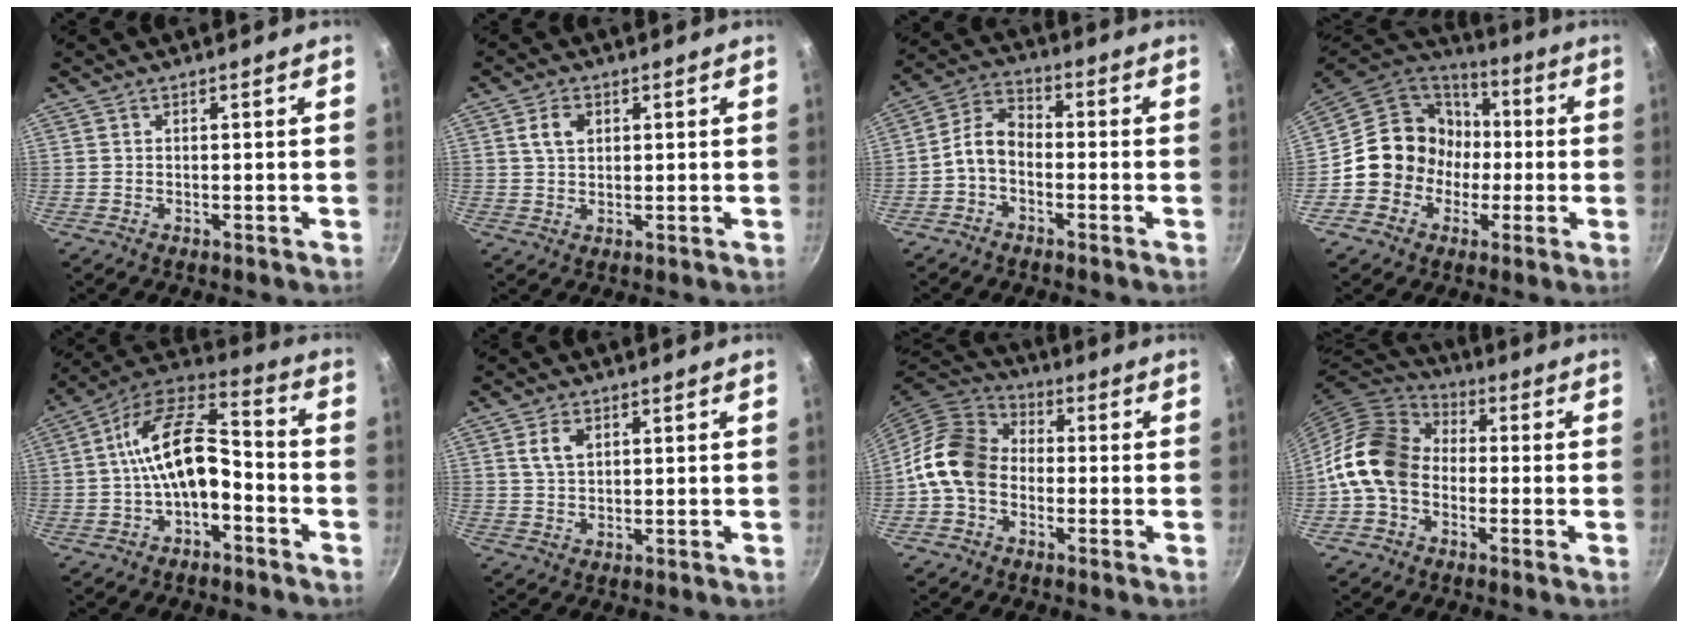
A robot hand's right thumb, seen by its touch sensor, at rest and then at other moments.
{"total": 4.1, "force": [1.4, 2.9, 2.6], "torque": [-0.037, 0.001, 0.023]}
{"total": 6.5, "force": [-2.1, 4.2, 4.5], "torque": [-0.083, 0.040, -0.053]}
{"total": 15.8, "force": [-1.5, 14.7, 5.5], "torque": [-0.050, 0.049, -0.031]}
{"total": 14.7, "force": [-3.2, 7.8, 12.0], "torque": [-0.196, 0.059, -0.067]}
{"total": 4.0, "force": [1.6, 2.5, 2.7], "torque": [-0.042, -0.001, 0.031]}
{"total": 11.4, "force": [-1.9, 8.9, 6.9], "torque": [-0.099, 0.032, -0.060]}
{"total": 13.5, "force": [-1.9, 10.4, 8.5], "torque": [-0.126, 0.035, -0.059]}